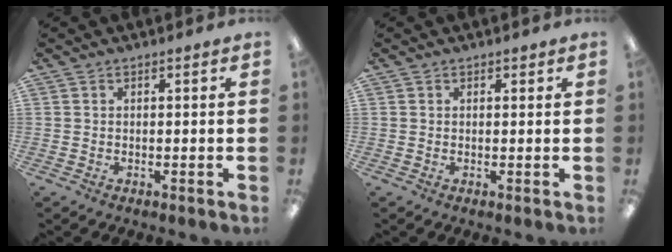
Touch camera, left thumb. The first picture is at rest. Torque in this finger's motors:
{"motor_torque": [0.16, 0.04, -0.10, -0.06, -0.07]}